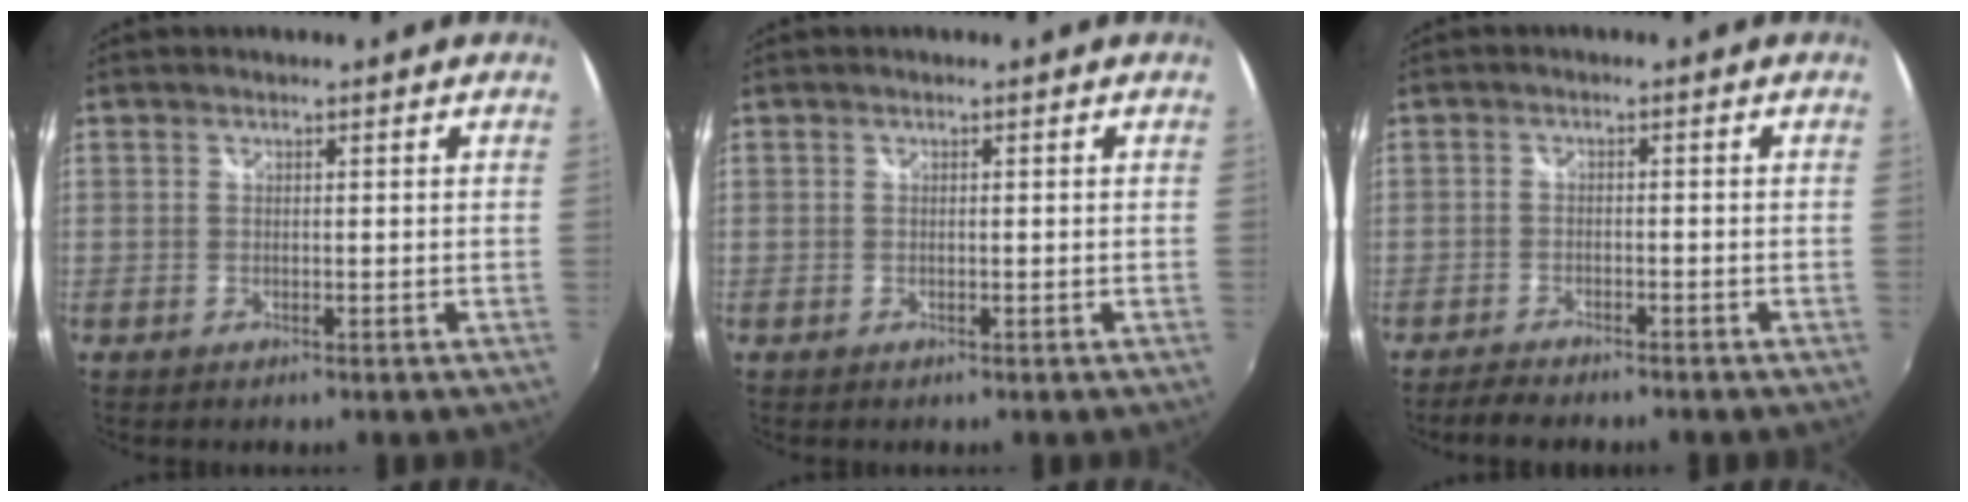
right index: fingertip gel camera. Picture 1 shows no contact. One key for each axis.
{"total": 0.0}
{"total": 4.0, "fx": -3.6, "fy": 1.0, "fz": 1.2, "tx": -0.043, "ty": -0.005, "tz": -0.064}